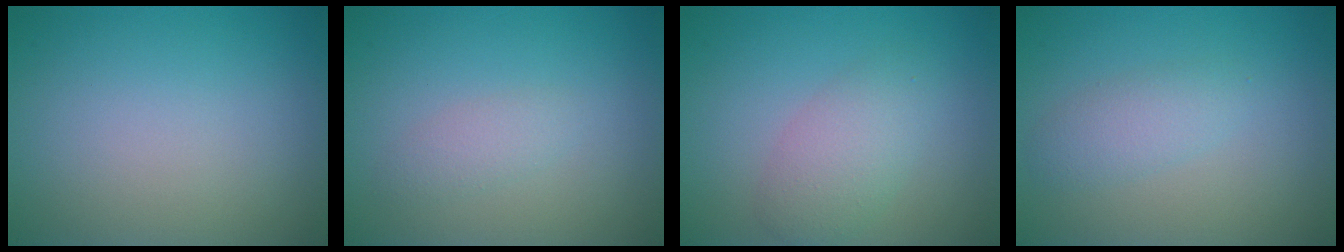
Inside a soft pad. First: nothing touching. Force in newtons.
{"total": 1.3, "press": 1.3, "slide": 0.0}
{"total": 3.1, "press": 3.1, "slide": 0.0}
{"total": 2.0, "press": 2.0, "slide": 0.1}